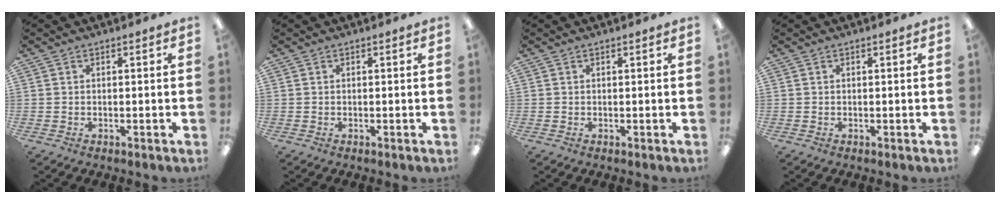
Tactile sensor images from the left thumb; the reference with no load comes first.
{"total": 0.0}
{"total": 0.0}
{"total": 0.0}